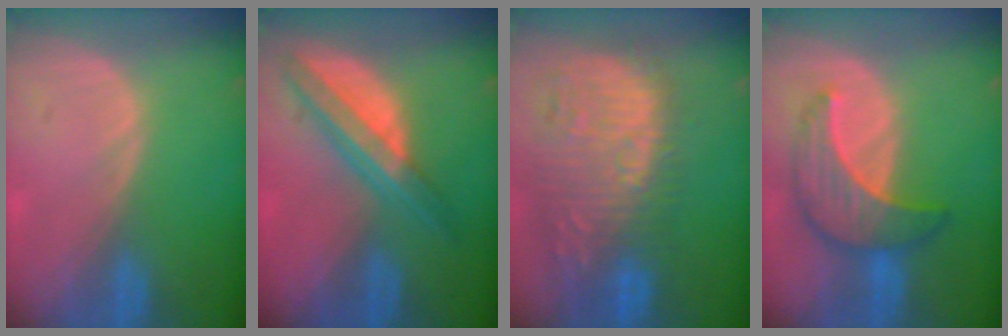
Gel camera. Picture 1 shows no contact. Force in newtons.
{"total": 7.7, "press": 6.5, "slide": 4.1}
{"total": 12.9, "press": 11.7, "slide": 5.4}
{"total": 7.7, "press": 7.7, "slide": 0.4}